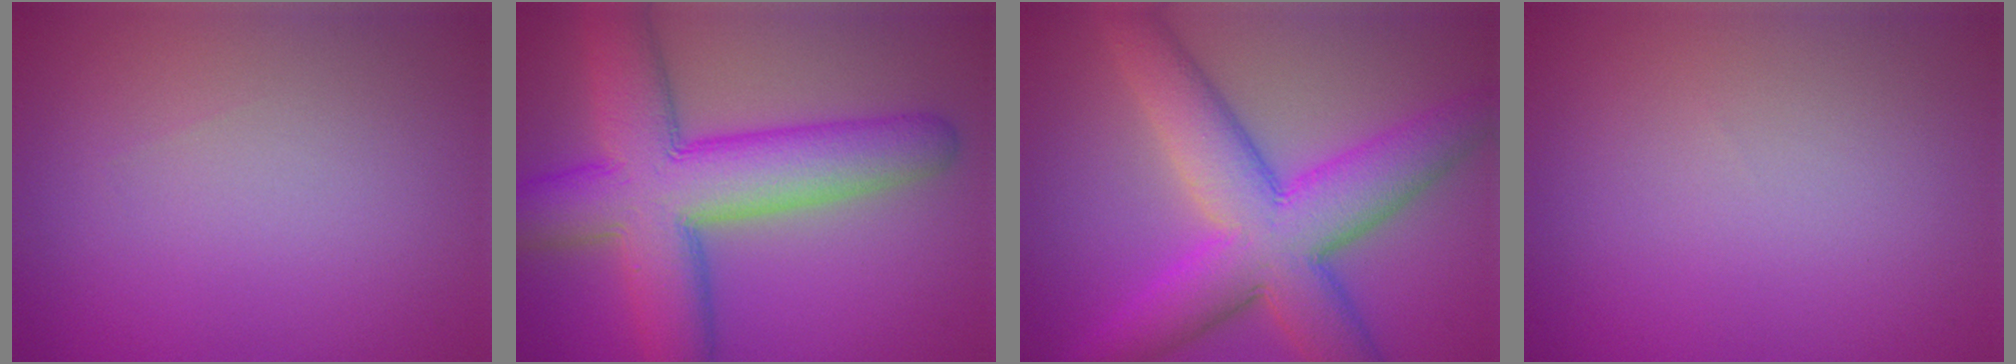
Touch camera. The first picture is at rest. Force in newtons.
{"total": 11.4, "press": 11.4, "slide": 0.6}
{"total": 10.0, "press": 10.0, "slide": 0.2}
{"total": 0.0}